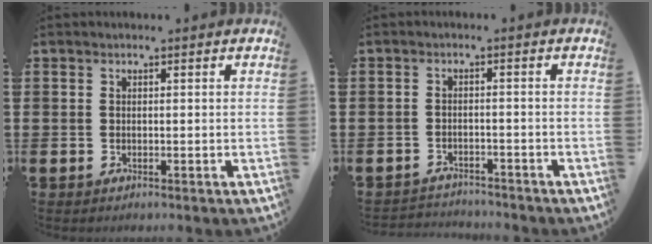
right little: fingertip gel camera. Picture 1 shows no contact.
{"total": 2.1, "force": [-2.1, 0.2, -0.3], "torque": [-0.003, 0.001, -0.047]}